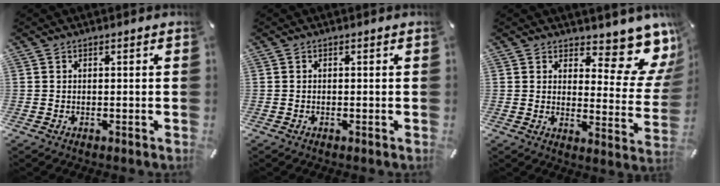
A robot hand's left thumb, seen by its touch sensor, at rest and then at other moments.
{"total": 0.0}
{"total": 12.8, "force": [9.1, 5.5, 7.2], "torque": [-0.068, -0.091, 0.151]}